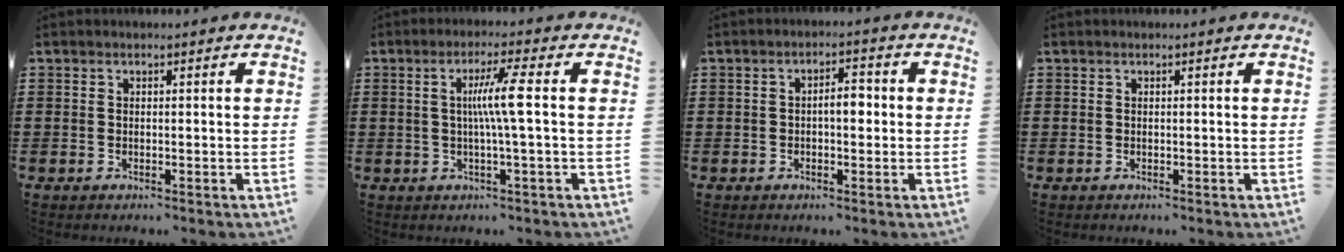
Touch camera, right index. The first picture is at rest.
{"total": 5.8, "force": [0.4, -0.4, 5.8], "torque": [-0.110, -0.004, 0.000]}
{"total": 3.4, "force": [-0.3, 1.4, 3.1], "torque": [-0.049, 0.005, -0.010]}
{"total": 0.0}